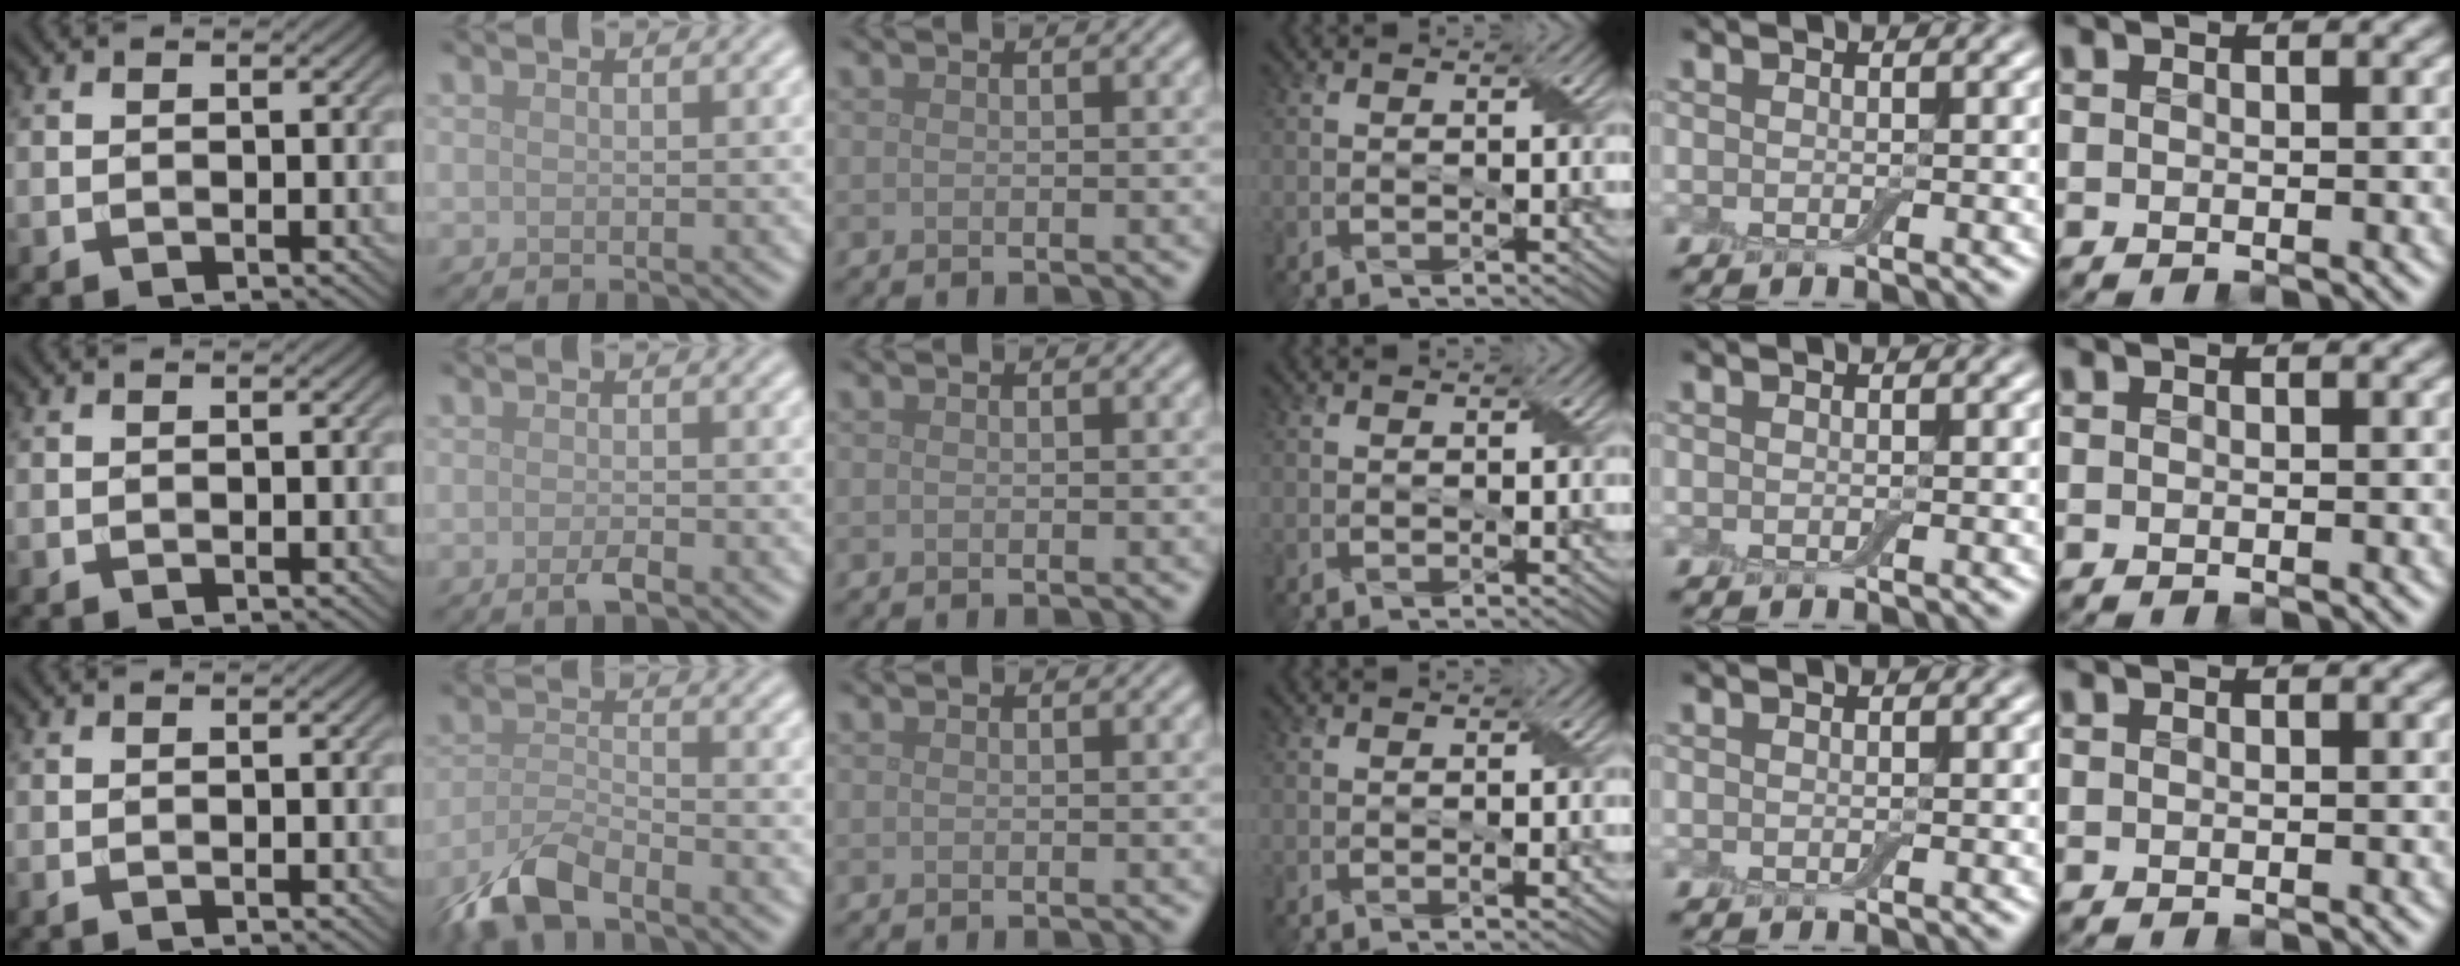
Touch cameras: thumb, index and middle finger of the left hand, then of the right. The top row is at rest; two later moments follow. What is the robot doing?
{"motion": "peel", "object": "small bumper sticker"}